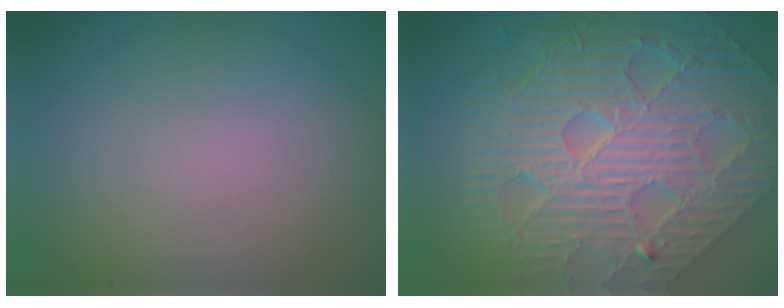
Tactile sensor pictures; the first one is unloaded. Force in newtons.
{"total": 10.7, "press": 7.4, "slide": 7.7}